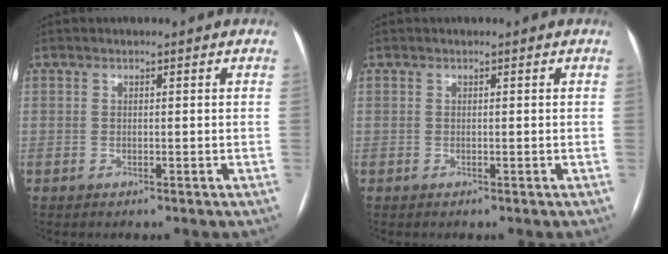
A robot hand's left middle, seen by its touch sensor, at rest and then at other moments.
{"total": 0.0}